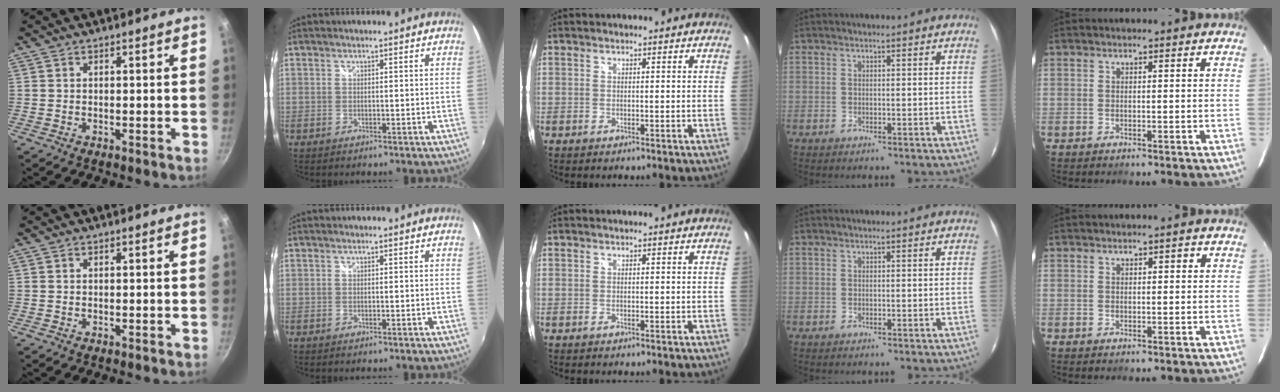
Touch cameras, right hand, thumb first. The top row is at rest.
{"little": {"total": 1.0, "force": [0.4, 0.6, 0.6], "torque": [-0.007, 0.005, 0.006]}}